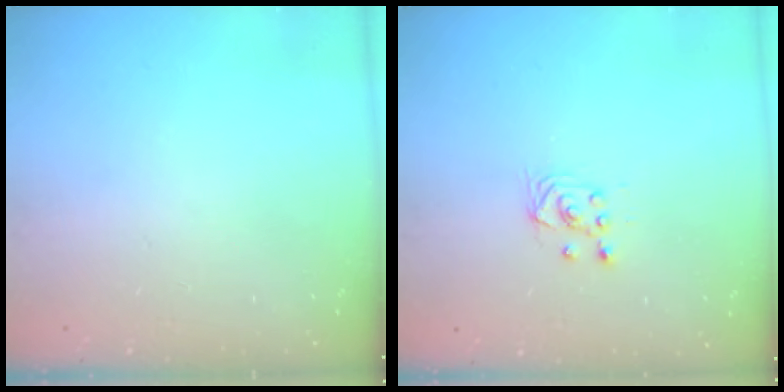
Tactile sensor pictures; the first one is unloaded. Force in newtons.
{"total": 2.9, "press": 2.7, "slide": 1.0}